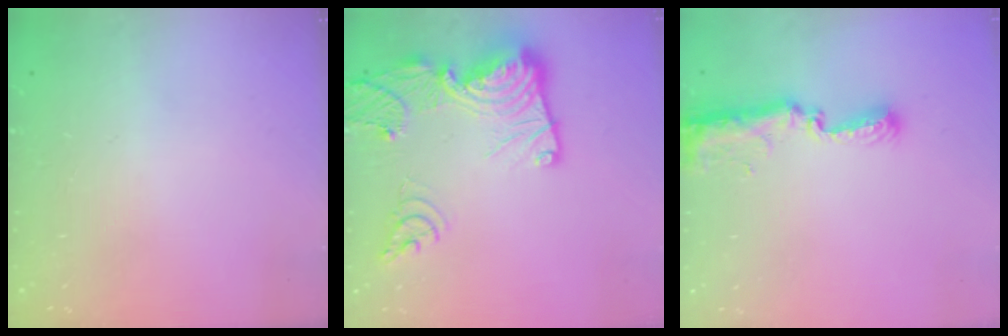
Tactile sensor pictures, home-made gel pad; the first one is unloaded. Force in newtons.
{"total": 21.8, "press": 21.7, "slide": 2.3}
{"total": 8.9, "press": 8.9, "slide": 0.8}